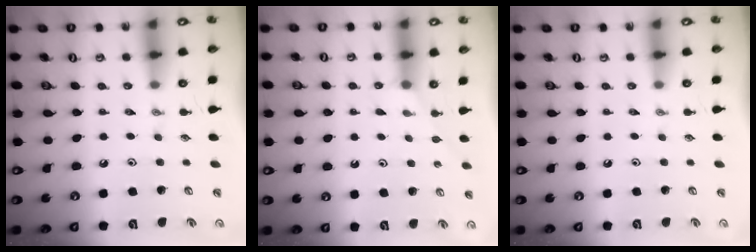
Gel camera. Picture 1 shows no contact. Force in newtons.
{"total": 3.2, "press": 3.1, "slide": 0.4}
{"total": 0.0}